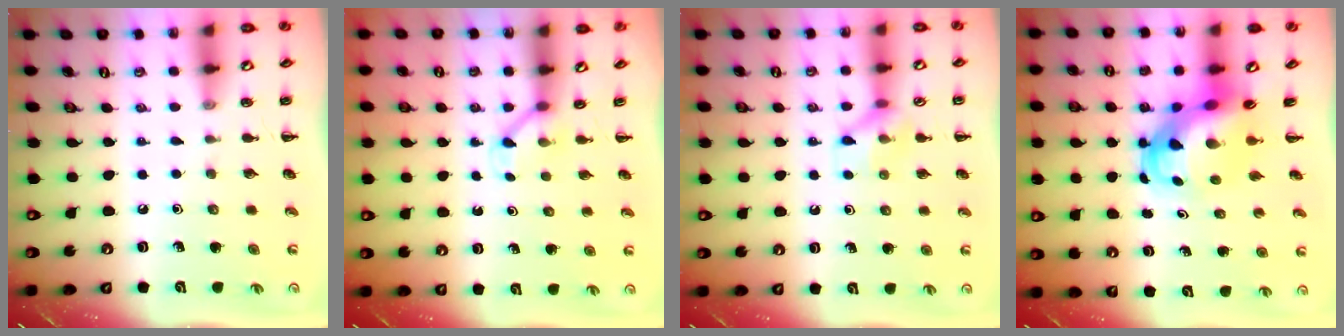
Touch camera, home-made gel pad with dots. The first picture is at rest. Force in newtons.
{"total": 2.8, "press": 2.7, "slide": 0.9}
{"total": 9.3, "press": 9.2, "slide": 1.3}
{"total": 5.7, "press": 5.4, "slide": 1.9}